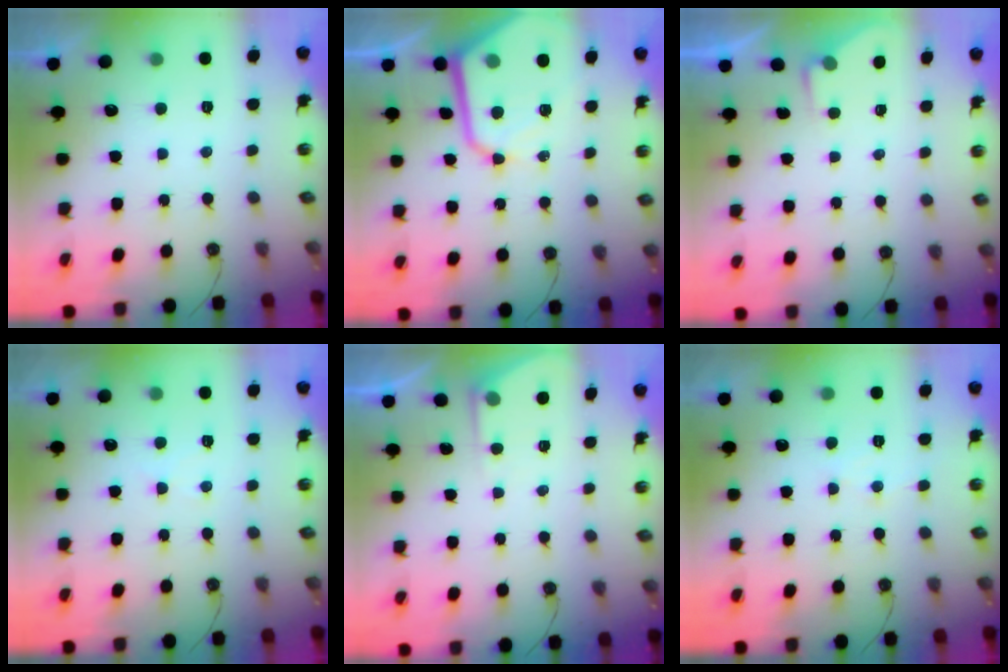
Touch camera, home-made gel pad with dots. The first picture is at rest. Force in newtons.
{"total": 14.5, "press": 14.4, "slide": 1.5}
{"total": 2.4, "press": 2.4, "slide": 0.4}
{"total": 4.6, "press": 4.5, "slide": 0.5}
{"total": 3.9, "press": 3.9, "slide": 0.4}
{"total": 5.0, "press": 4.9, "slide": 0.7}